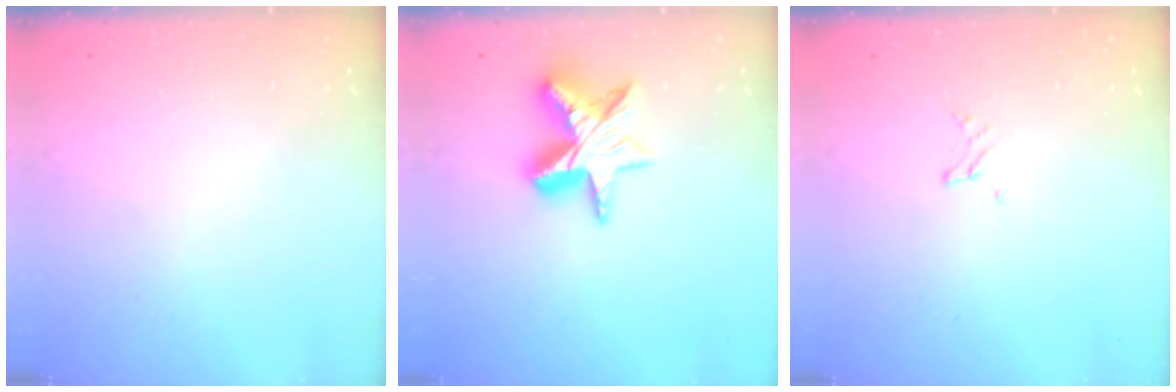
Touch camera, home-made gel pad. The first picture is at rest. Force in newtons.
{"total": 11.1, "press": 11.1, "slide": 0.8}
{"total": 1.6, "press": 1.6, "slide": 0.2}